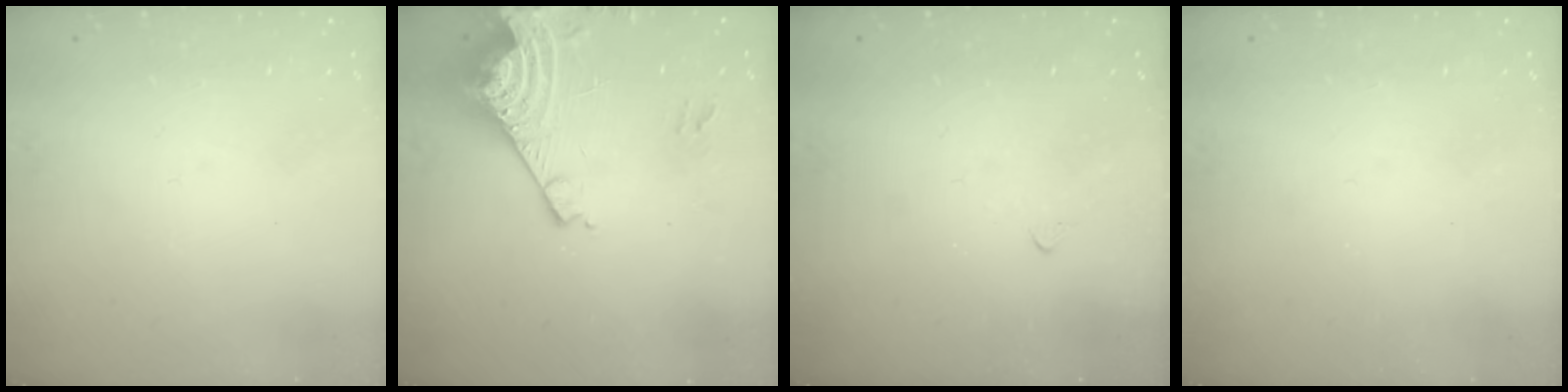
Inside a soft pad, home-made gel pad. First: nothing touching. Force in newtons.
{"total": 17.1, "press": 17.0, "slide": 1.5}
{"total": 4.2, "press": 4.2, "slide": 0.5}
{"total": 0.9, "press": 0.9, "slide": 0.3}